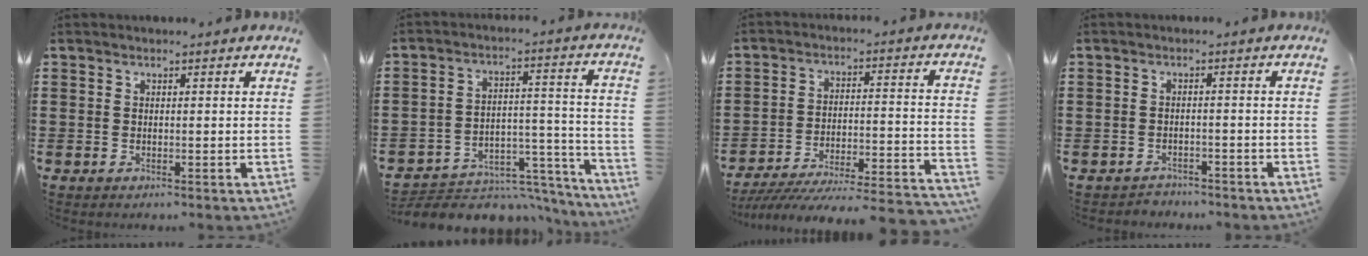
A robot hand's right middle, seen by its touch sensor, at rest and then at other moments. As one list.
[{"total": 5.3, "force": [-4.7, 2.2, 1.2], "torque": [-0.023, 0.014, -0.091]}, {"total": 5.7, "force": [-5.2, 0.1, 2.2], "torque": [-0.040, -0.016, -0.106]}, {"total": 1.9, "force": [-1.8, 0.4, -0.3], "torque": [-0.003, -0.001, -0.042]}]